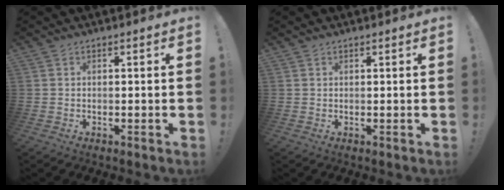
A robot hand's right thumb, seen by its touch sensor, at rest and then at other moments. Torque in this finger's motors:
{"motor_torque": [0.31, 2.35, 0.63, 0.59, 0.21]}